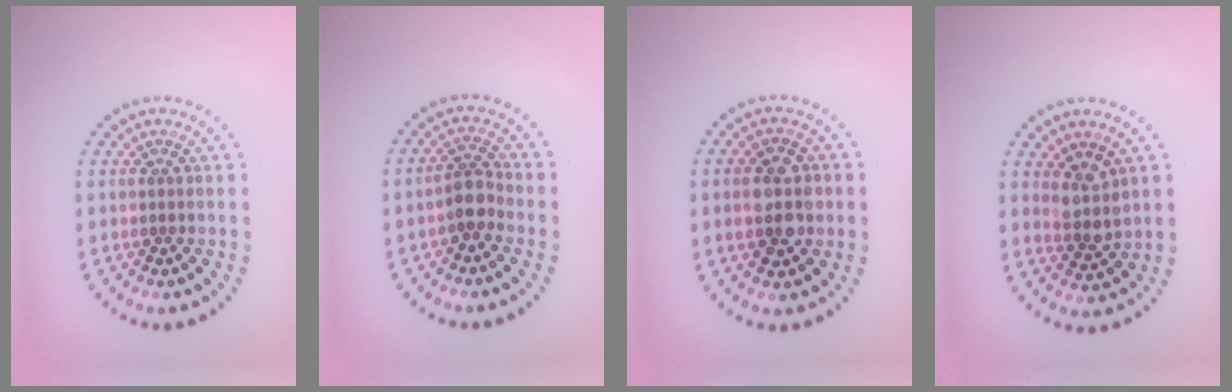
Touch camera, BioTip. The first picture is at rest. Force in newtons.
{"total": 2.5, "press": 2.0, "slide": 1.4}
{"total": 4.5, "press": 4.5, "slide": 0.1}
{"total": 2.8, "press": 2.4, "slide": 1.5}